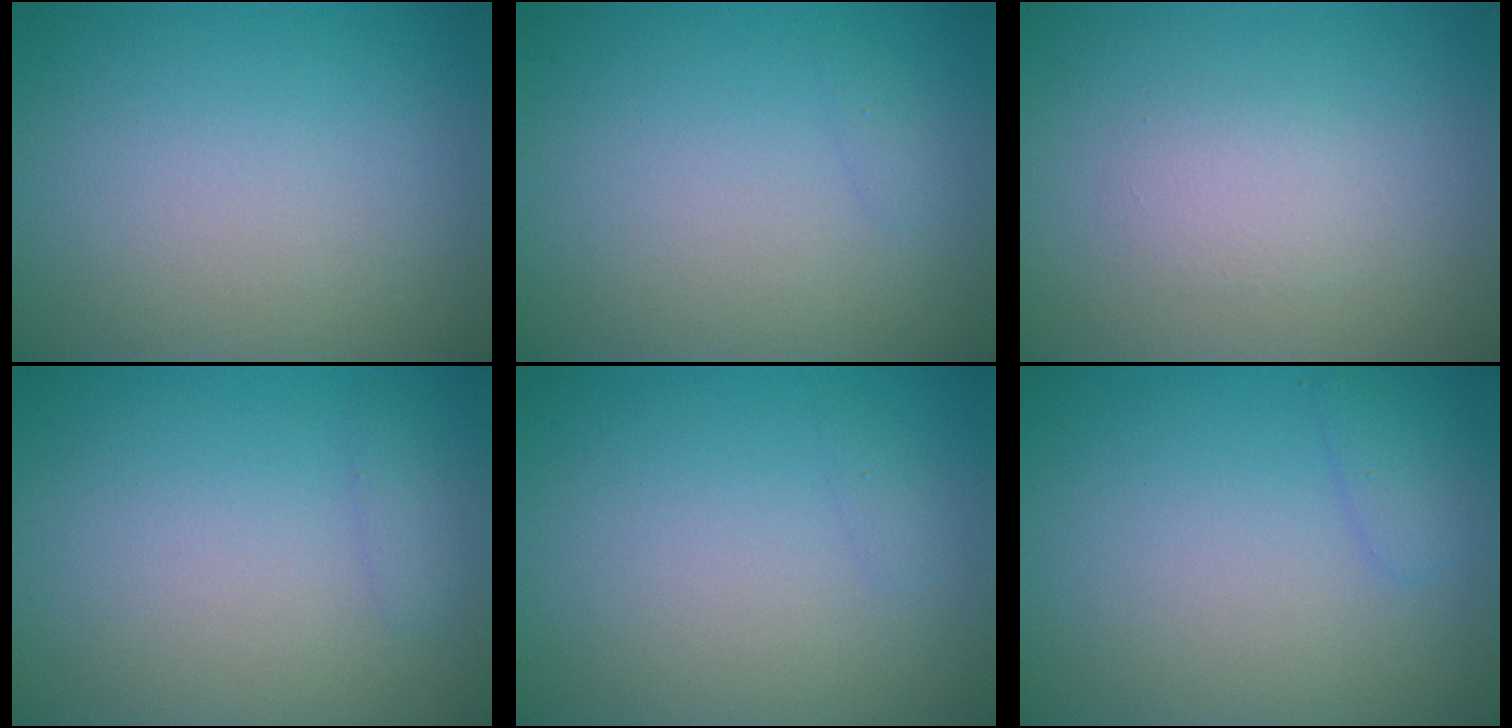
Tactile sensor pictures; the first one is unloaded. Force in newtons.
{"total": 0.5, "press": 0.5, "slide": 0.0}
{"total": 1.7, "press": 1.7, "slide": 0.1}
{"total": 0.8, "press": 0.8, "slide": 0.0}
{"total": 0.5, "press": 0.5, "slide": 0.0}
{"total": 1.3, "press": 1.3, "slide": 0.1}